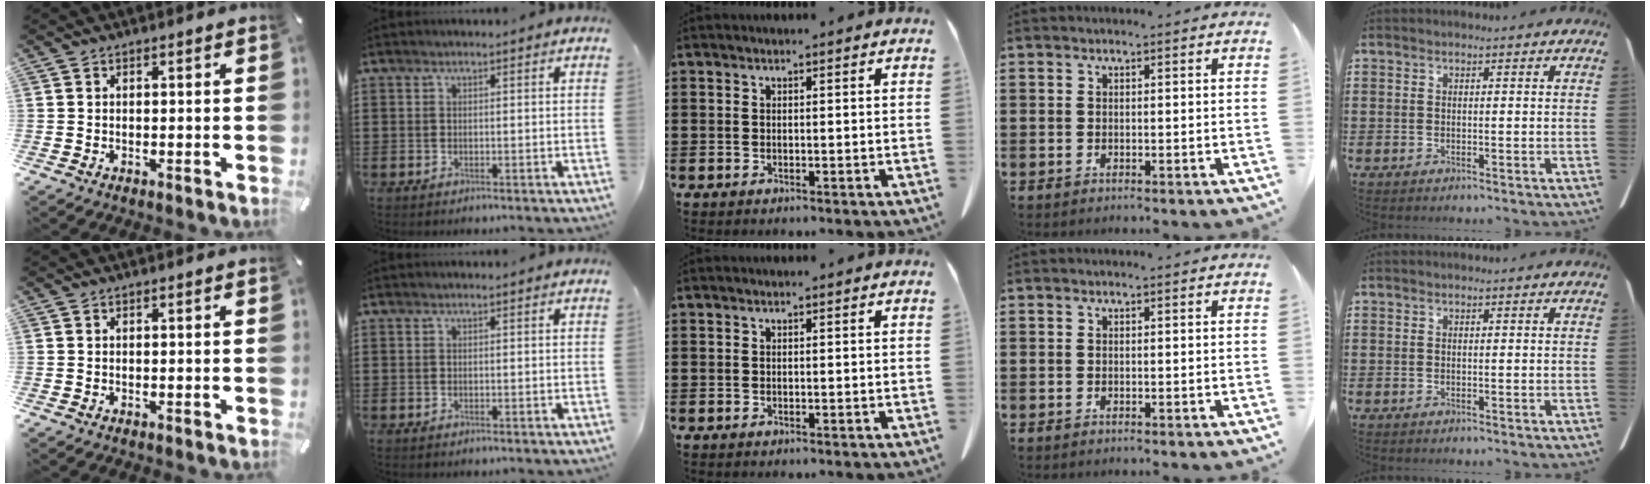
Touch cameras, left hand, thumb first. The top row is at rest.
{}